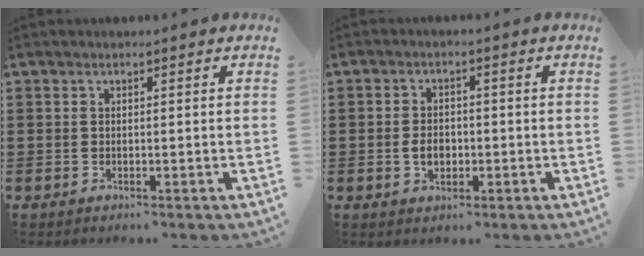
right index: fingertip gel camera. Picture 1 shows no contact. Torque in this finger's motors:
{"motor_torque": [1.45, 0.69, 0.42, 0.08]}